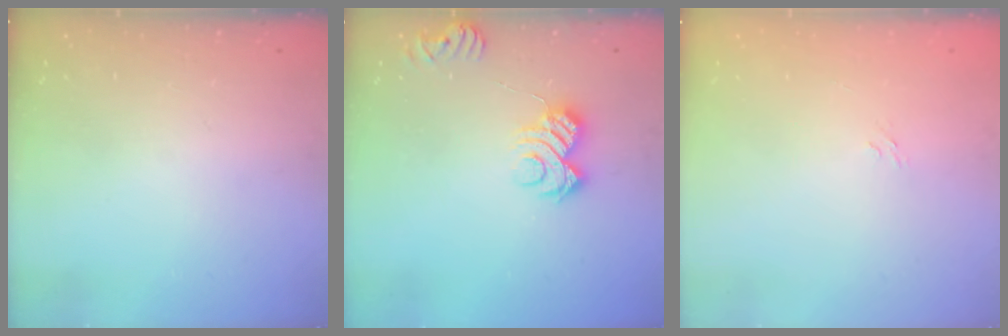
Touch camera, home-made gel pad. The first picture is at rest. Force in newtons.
{"total": 9.0, "press": 9.0, "slide": 1.1}
{"total": 2.7, "press": 2.4, "slide": 1.1}